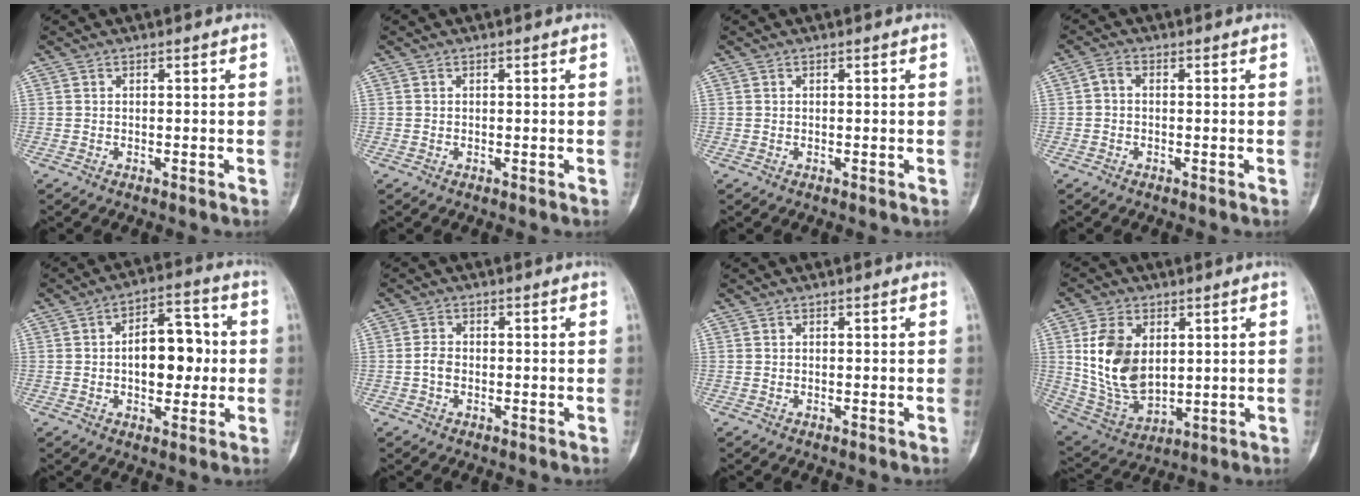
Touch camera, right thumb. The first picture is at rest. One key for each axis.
{"total": 0.0}
{"total": 0.0}
{"total": 2.1, "fx": -0.2, "fy": 1.6, "fz": 1.3, "tx": -0.019, "ty": 0.004, "tz": -0.014}
{"total": 11.8, "fx": -0.1, "fy": 7.1, "fz": 9.4, "tx": -0.097, "ty": 0.026, "tz": -0.003}
{"total": 2.7, "fx": -0.7, "fy": 2.1, "fz": 1.6, "tx": -0.021, "ty": 0.008, "tz": -0.019}
{"total": 0.0}
{"total": 15.2, "fx": 2.7, "fy": 9.9, "fz": 11.1, "tx": -0.186, "ty": -0.016, "tz": 0.068}